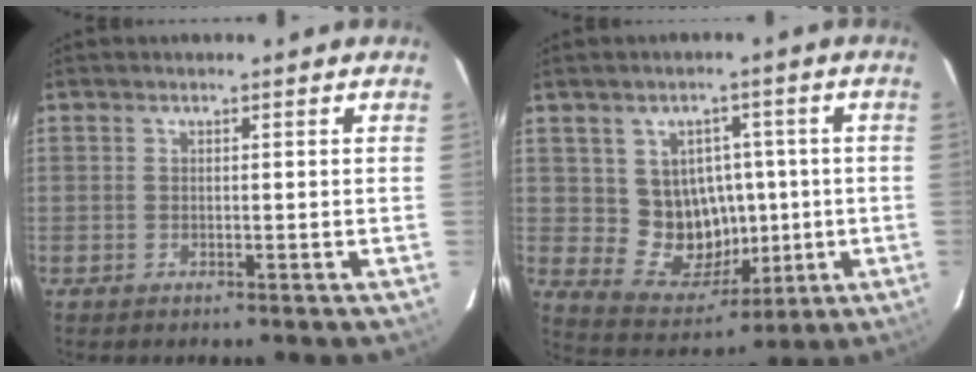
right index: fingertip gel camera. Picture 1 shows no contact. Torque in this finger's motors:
{"motor_torque": [0.35, 0.07, 0.19, 0.03]}